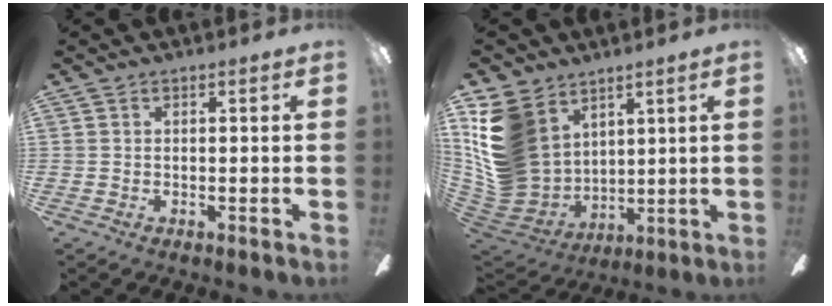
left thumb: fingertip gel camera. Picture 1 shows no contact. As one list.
[{"total": 17.9, "force": [7.3, 13.2, 9.6], "torque": [-0.246, -0.044, 0.139]}]